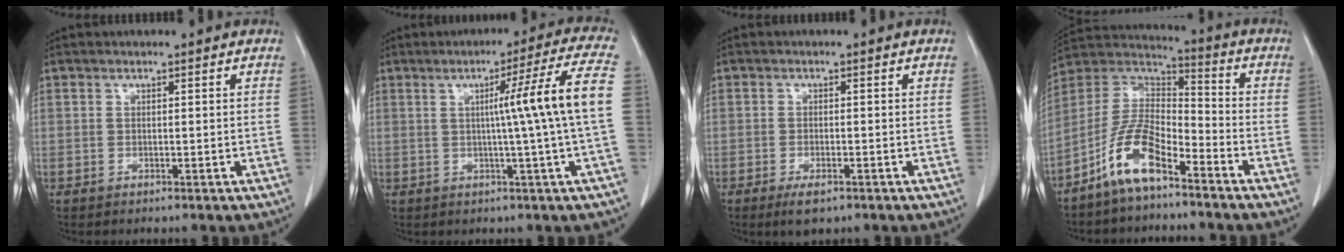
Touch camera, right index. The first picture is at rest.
{"total": 11.1, "force": [0.4, -2.6, 10.7], "torque": [-0.144, 0.006, 0.006]}
{"total": 3.2, "force": [-1.9, 1.0, 2.3], "torque": [-0.043, -0.003, -0.026]}
{"total": 10.7, "force": [-6.9, 3.5, 7.4], "torque": [-0.162, 0.017, -0.134]}